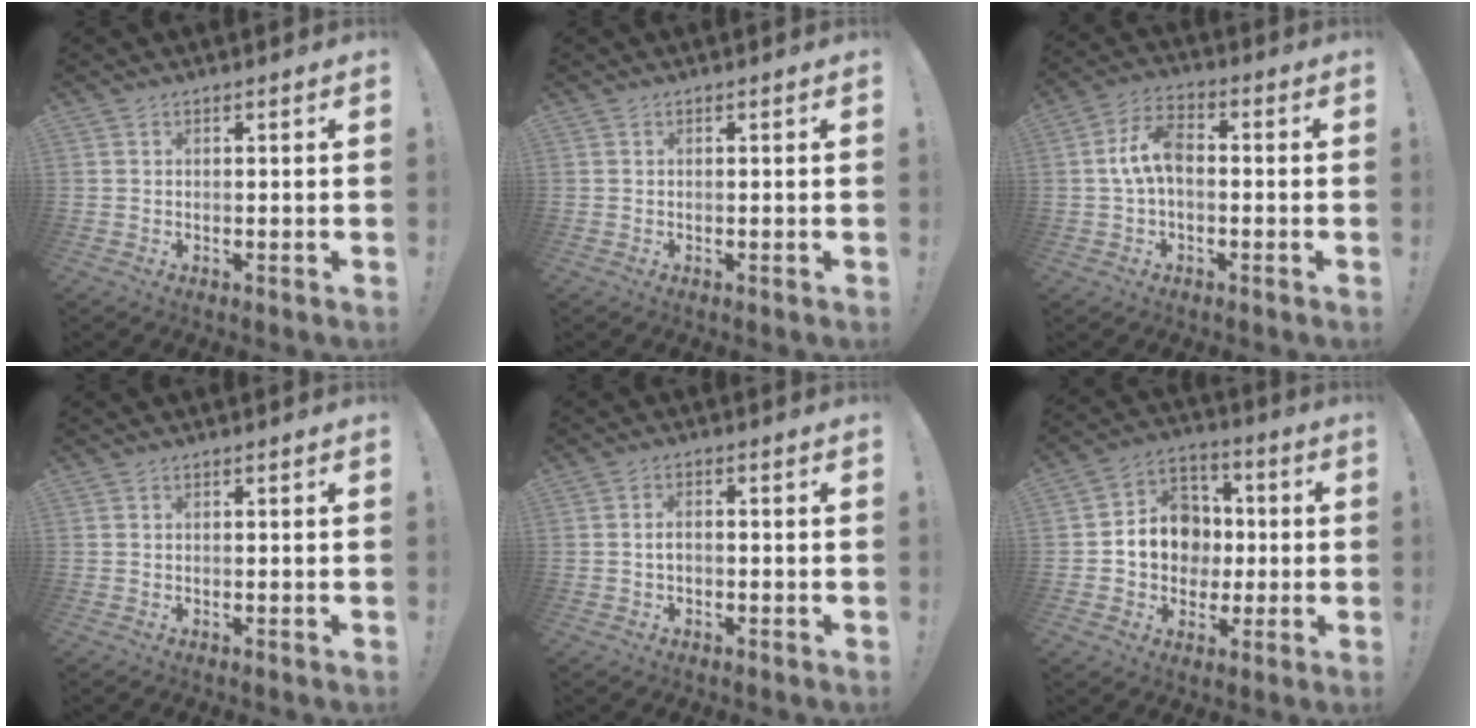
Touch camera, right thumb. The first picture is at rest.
{"total": 0.0}
{"total": 9.2, "force": [-0.5, 5.2, 7.5], "torque": [-0.148, 0.012, -0.005]}
{"total": 0.0}
{"total": 2.0, "force": [-0.6, 1.3, 1.4], "torque": [-0.032, 0.008, -0.010]}
{"total": 12.7, "force": [-0.4, 11.4, 5.6], "torque": [-0.076, 0.013, 0.003]}